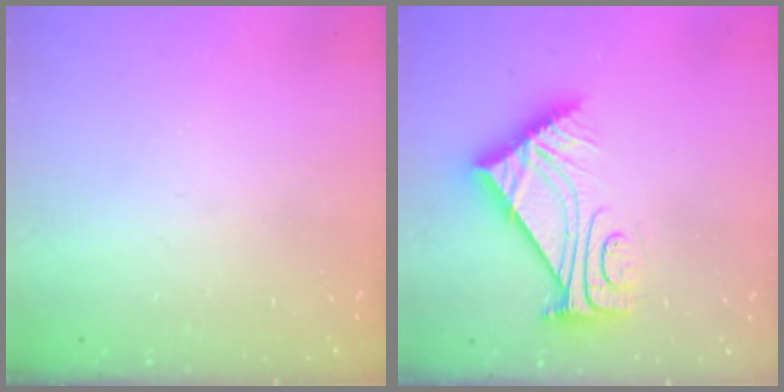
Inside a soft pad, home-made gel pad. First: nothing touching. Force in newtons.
{"total": 10.5, "press": 10.5, "slide": 0.8}